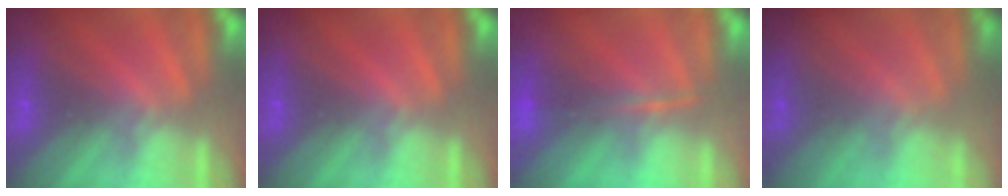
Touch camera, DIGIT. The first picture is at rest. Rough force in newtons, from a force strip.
{"total": 0.0}
{"total": 1.5}
{"total": 1.4}